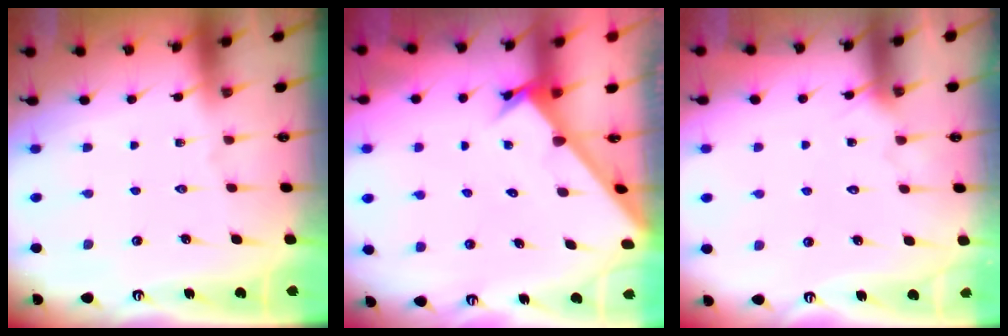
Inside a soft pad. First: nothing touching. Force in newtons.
{"total": 2.2, "press": 2.2, "slide": 0.1}
{"total": 4.0, "press": 4.0, "slide": 0.4}